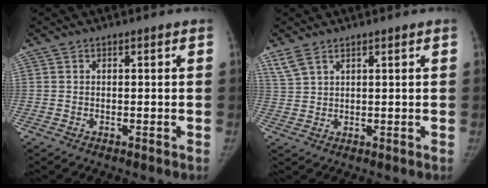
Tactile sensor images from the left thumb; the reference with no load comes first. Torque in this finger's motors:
{"motor_torque": [1.65, 0.93, 1.56, -1.21, 0.42]}